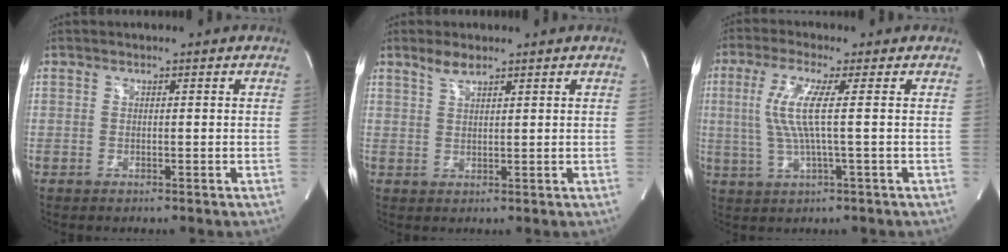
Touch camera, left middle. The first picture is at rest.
{"total": 2.5, "force": [2.0, 0.5, 1.3], "torque": [-0.032, 0.004, 0.041]}
{"total": 7.0, "force": [0.7, -0.4, 6.9], "torque": [-0.155, 0.002, 0.016]}